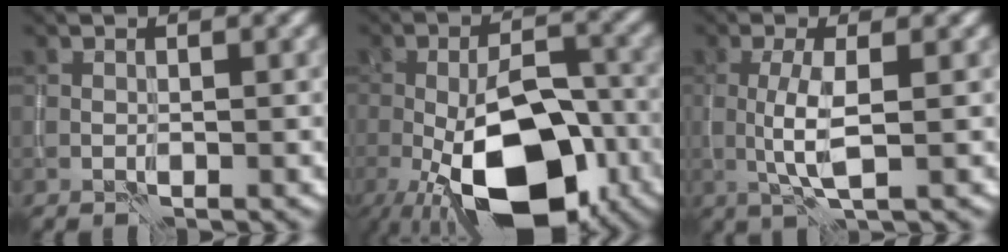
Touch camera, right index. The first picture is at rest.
{"total": 14.4, "force": [-6.3, 6.6, 11.1], "torque": [-0.171, -0.011, -0.105]}
{"total": 3.6, "force": [-0.2, 0.8, 3.5], "torque": [-0.079, -0.003, -0.002]}